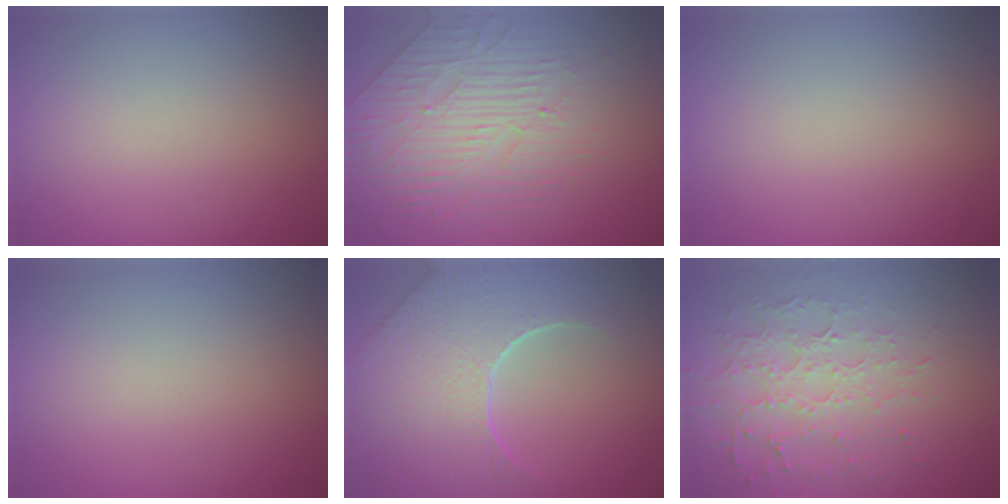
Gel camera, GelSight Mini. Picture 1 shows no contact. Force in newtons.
{"total": 3.9, "press": 3.8, "slide": 0.8}
{"total": 0.0}
{"total": 0.0}
{"total": 8.8, "press": 6.2, "slide": 6.2}
{"total": 5.0, "press": 3.5, "slide": 3.6}